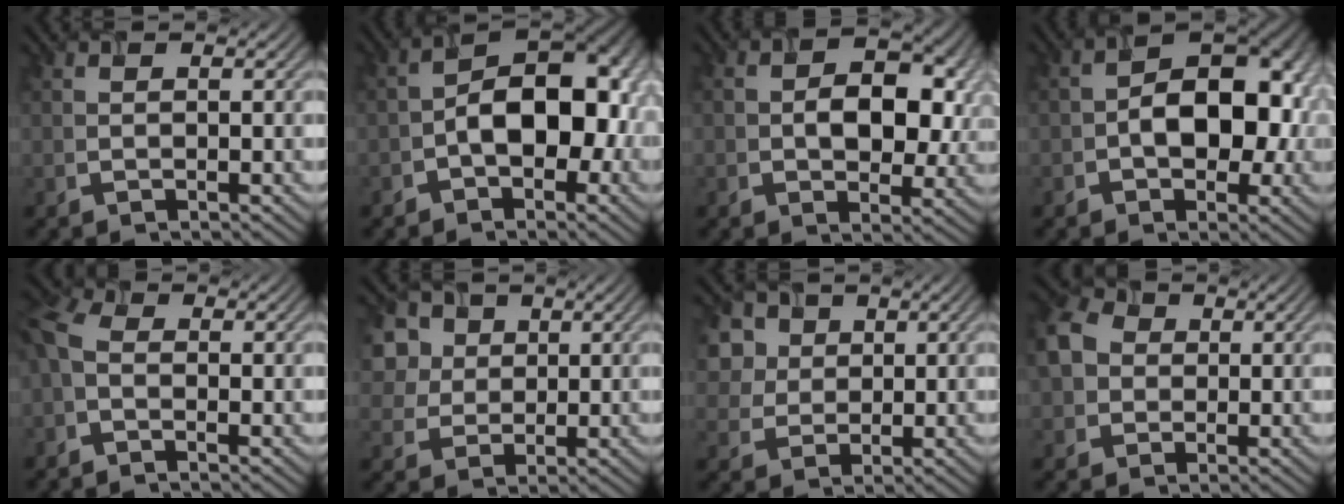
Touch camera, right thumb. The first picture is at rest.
{"total": 11.6, "force": [-2.0, 7.1, 8.9], "torque": [-0.104, 0.010, -0.032]}
{"total": 7.5, "force": [-0.1, 5.2, 5.5], "torque": [-0.075, -0.008, -0.002]}
{"total": 9.8, "force": [-1.4, 6.3, 7.3], "torque": [-0.088, 0.005, -0.021]}
{"total": 5.3, "force": [-1.3, 3.2, 4.0], "torque": [-0.109, 0.003, -0.026]}
{"total": 6.1, "force": [2.5, 5.1, 2.3], "torque": [-0.085, 0.012, 0.042]}
{"total": 5.4, "force": [2.4, 4.5, 1.8], "torque": [-0.067, 0.007, 0.044]}
{"total": 6.2, "force": [0.5, 5.4, 3.0], "torque": [-0.094, 0.012, 0.005]}